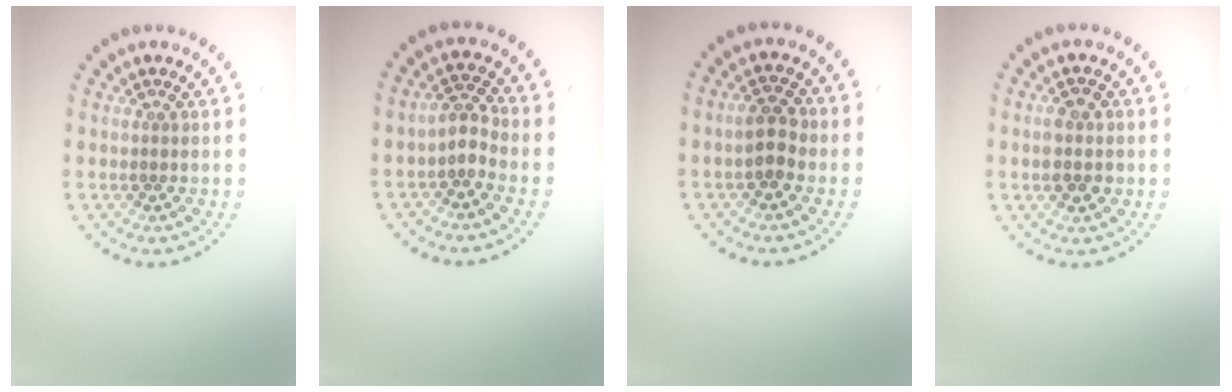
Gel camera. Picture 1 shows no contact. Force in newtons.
{"total": 1.9, "press": 1.6, "slide": 1.0}
{"total": 2.5, "press": 2.5, "slide": 0.4}
{"total": 2.9, "press": 2.9, "slide": 0.1}